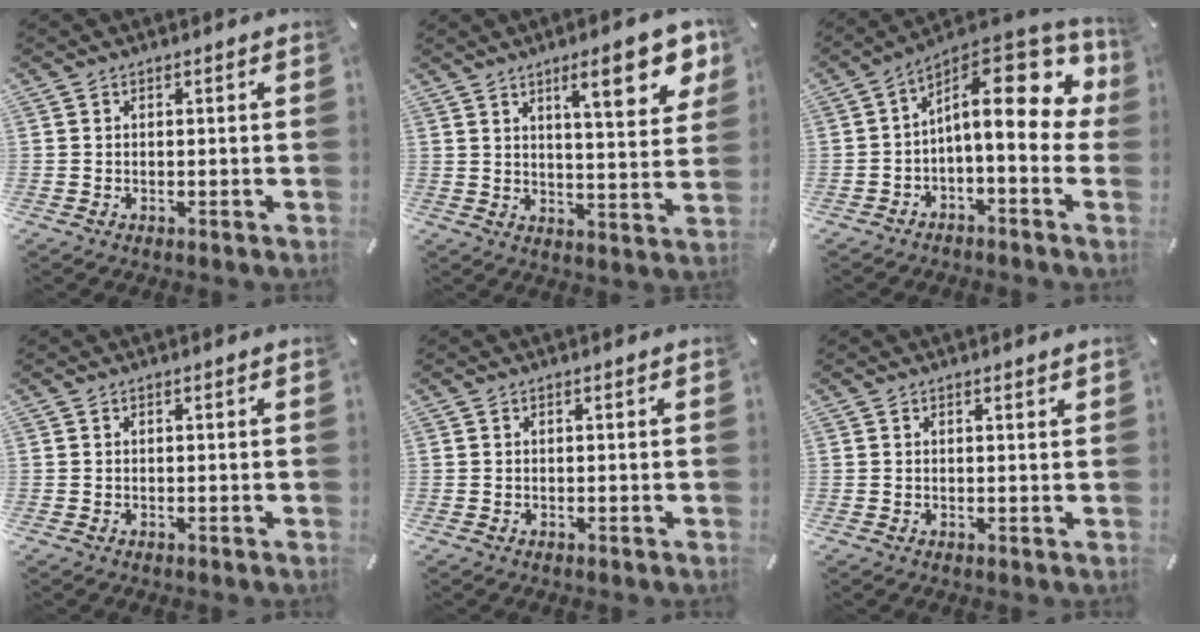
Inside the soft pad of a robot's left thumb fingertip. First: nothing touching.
{"total": 14.3, "force": [7.6, 4.2, 11.4], "torque": [-0.157, -0.031, 0.116]}
{"total": 16.7, "force": [4.8, 7.4, 14.2], "torque": [-0.205, -0.046, 0.083]}
{"total": 0.0}
{"total": 0.0}
{"total": 0.7, "force": [0.6, 0.0, 0.4], "torque": [-0.007, -0.001, 0.010]}